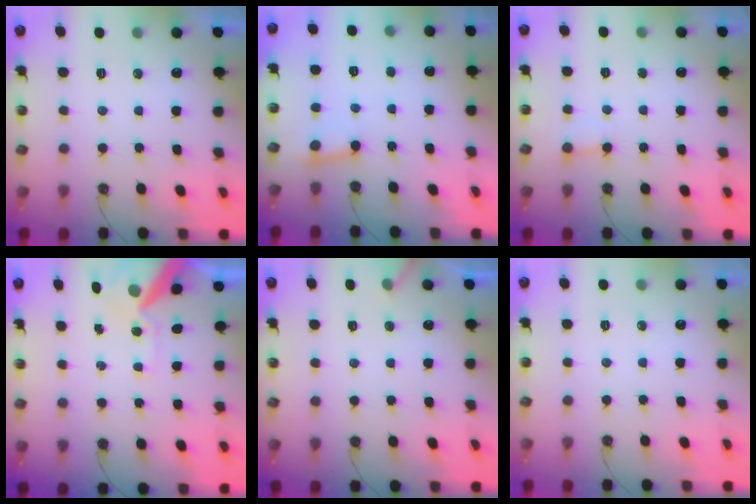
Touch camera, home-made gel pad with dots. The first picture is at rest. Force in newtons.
{"total": 2.6, "press": 2.6, "slide": 0.2}
{"total": 2.8, "press": 2.8, "slide": 0.3}
{"total": 11.7, "press": 11.6, "slide": 1.5}
{"total": 6.3, "press": 6.3, "slide": 0.4}
{"total": 0.0}